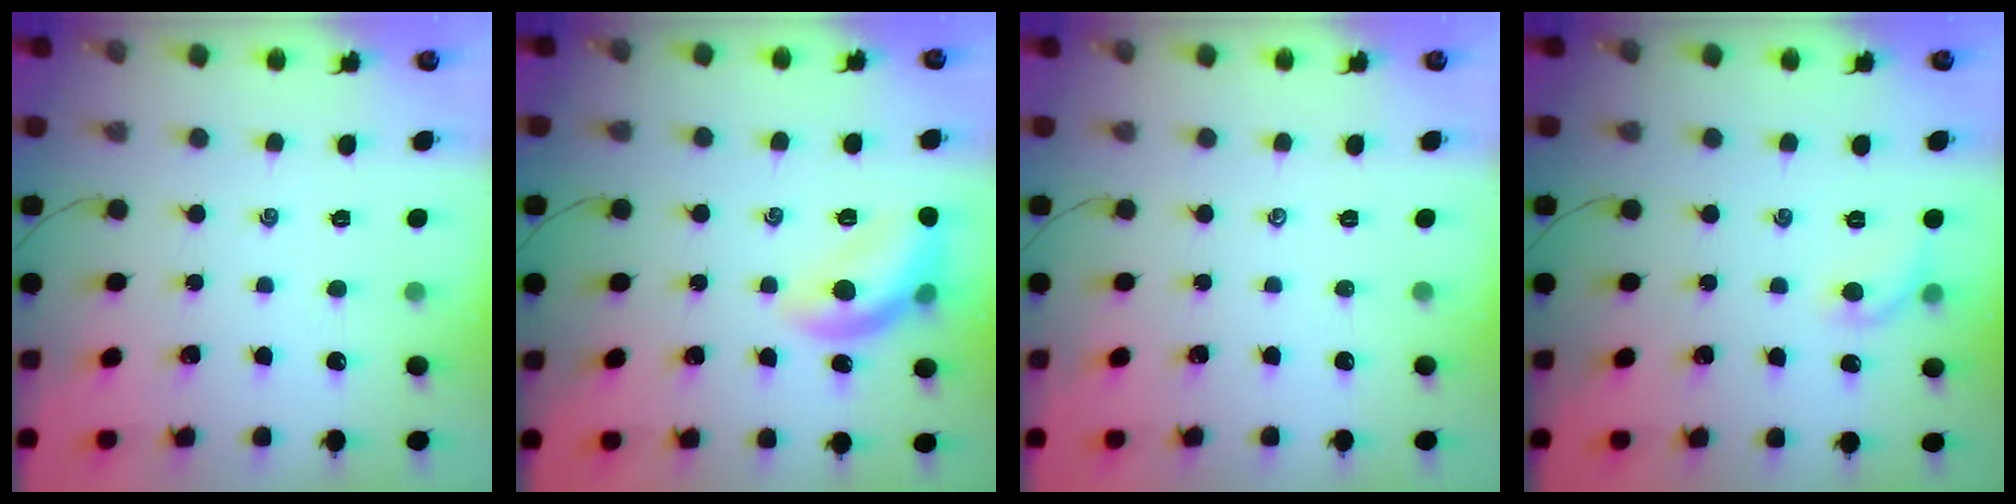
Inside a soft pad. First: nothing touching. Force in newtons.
{"total": 12.6, "press": 12.5, "slide": 1.4}
{"total": 0.0}
{"total": 5.5, "press": 5.4, "slide": 1.4}